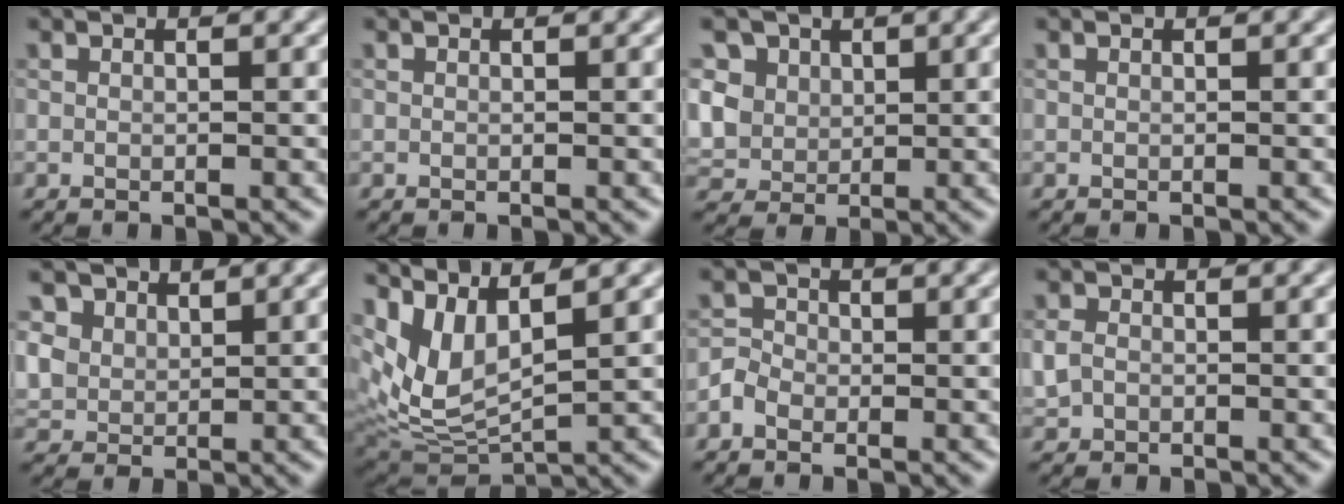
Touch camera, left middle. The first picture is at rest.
{"total": 0.0}
{"total": 6.9, "force": [2.9, 5.6, 2.9], "torque": [-0.084, 0.013, 0.046]}
{"total": 0.0}
{"total": 4.2, "force": [2.7, 3.0, 1.3], "torque": [-0.058, -0.006, 0.063]}
{"total": 6.2, "force": [3.2, 2.6, 4.7], "torque": [-0.115, -0.007, 0.068]}
{"total": 1.8, "force": [-0.7, 1.5, 0.7], "torque": [-0.010, 0.002, -0.021]}
{"total": 1.6, "force": [-0.1, 1.4, 0.8], "torque": [-0.016, -0.002, -0.007]}